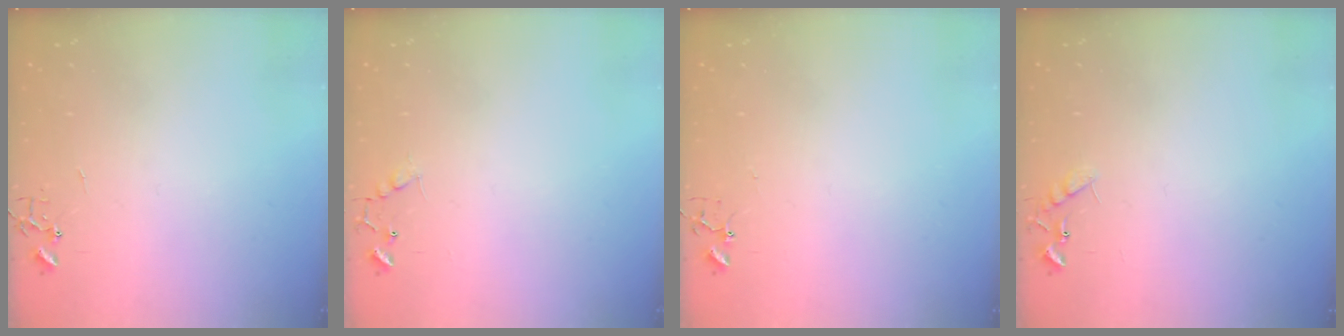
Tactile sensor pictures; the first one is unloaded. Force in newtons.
{"total": 6.7, "press": 6.7, "slide": 0.4}
{"total": 3.9, "press": 3.9, "slide": 0.3}
{"total": 7.6, "press": 7.6, "slide": 0.7}